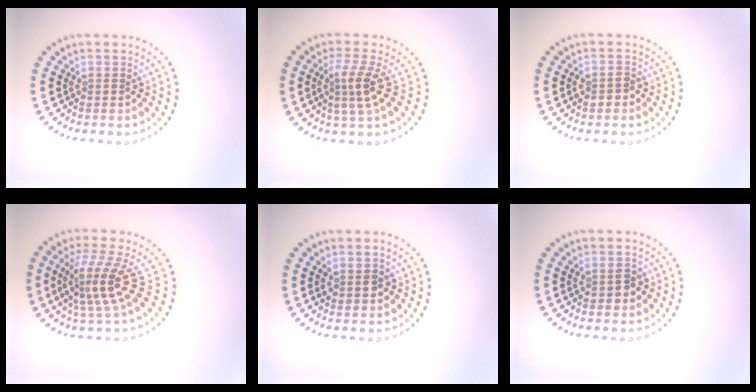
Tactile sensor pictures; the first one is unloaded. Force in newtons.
{"total": 2.8, "press": 2.4, "slide": 1.5}
{"total": 1.4, "press": 1.4, "slide": 0.3}
{"total": 4.2, "press": 3.1, "slide": 2.8}
{"total": 1.4, "press": 1.4, "slide": 0.4}
{"total": 1.5, "press": 1.5, "slide": 0.3}